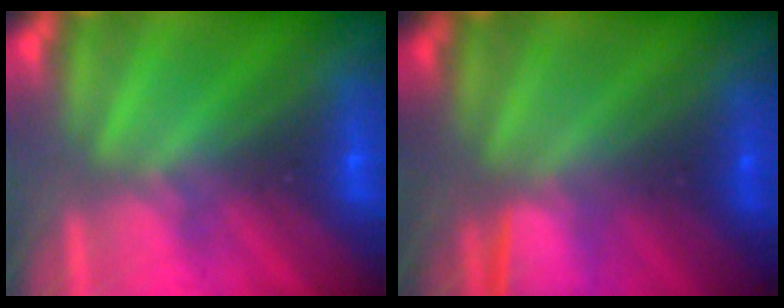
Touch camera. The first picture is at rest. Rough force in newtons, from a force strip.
{"total": 1.3}